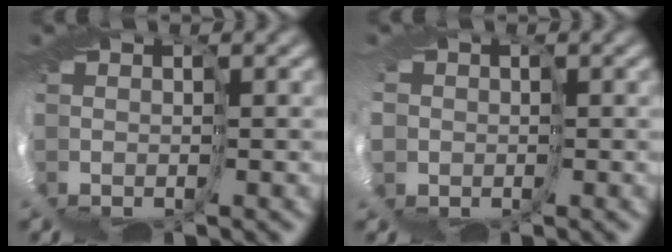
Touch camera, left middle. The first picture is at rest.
{"total": 7.1, "force": [-1.3, 6.5, 2.6], "torque": [-0.098, -0.020, -0.040]}